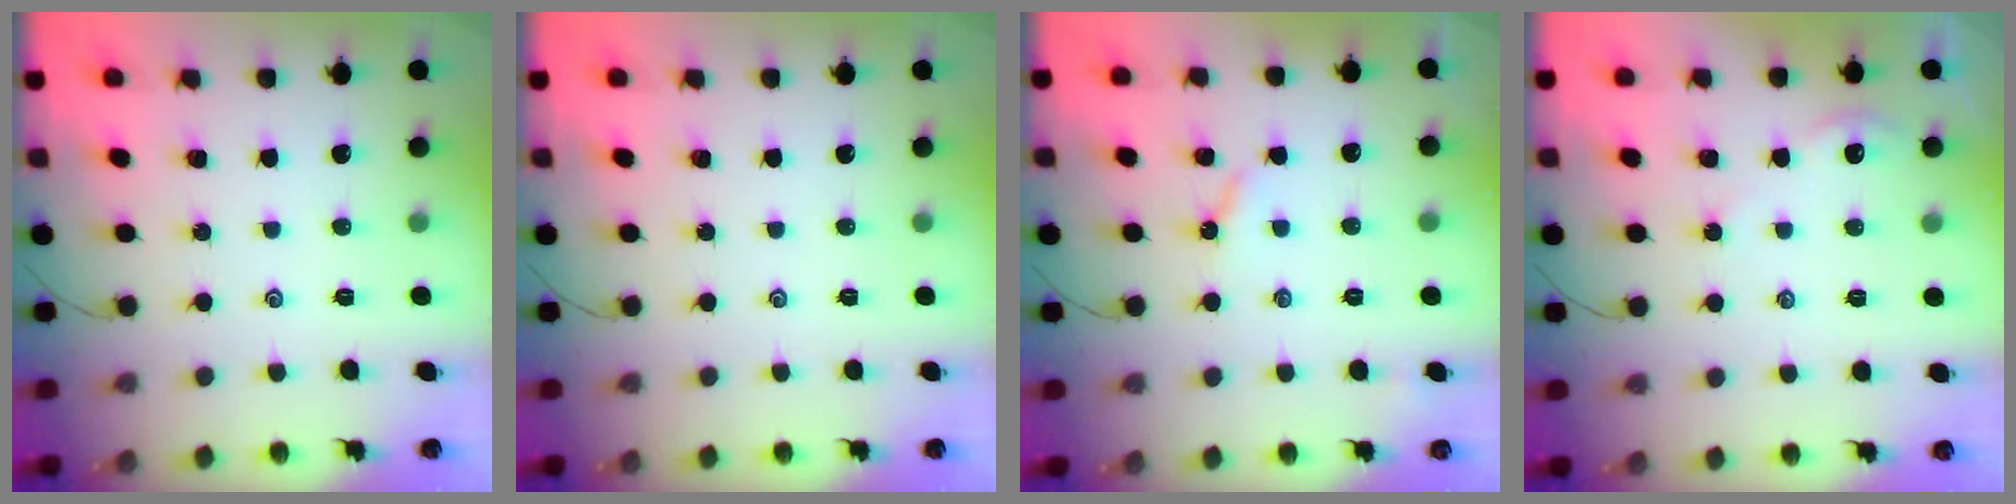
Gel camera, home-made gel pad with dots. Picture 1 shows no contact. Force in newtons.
{"total": 0.0}
{"total": 2.6, "press": 2.6, "slide": 0.3}
{"total": 1.6, "press": 1.5, "slide": 0.3}